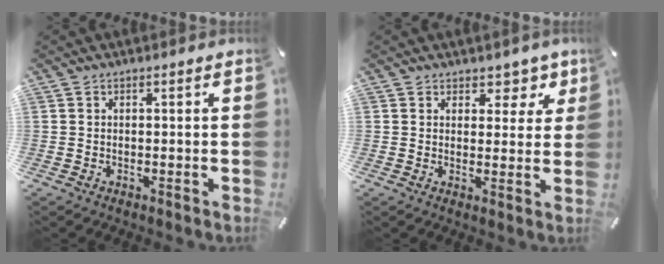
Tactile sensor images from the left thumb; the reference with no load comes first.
{"total": 5.6, "force": [3.8, 3.7, 1.7], "torque": [0.007, -0.033, 0.060]}